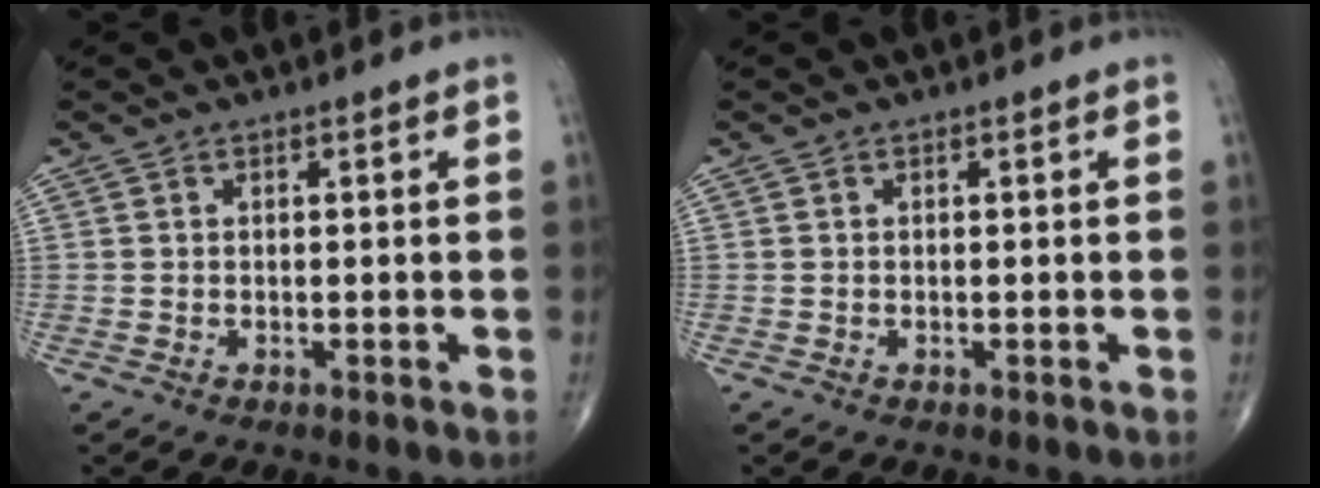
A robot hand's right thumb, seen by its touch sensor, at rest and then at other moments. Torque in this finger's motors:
{"motor_torque": [-0.12, -0.09, 0.03, -0.02, 0.03]}